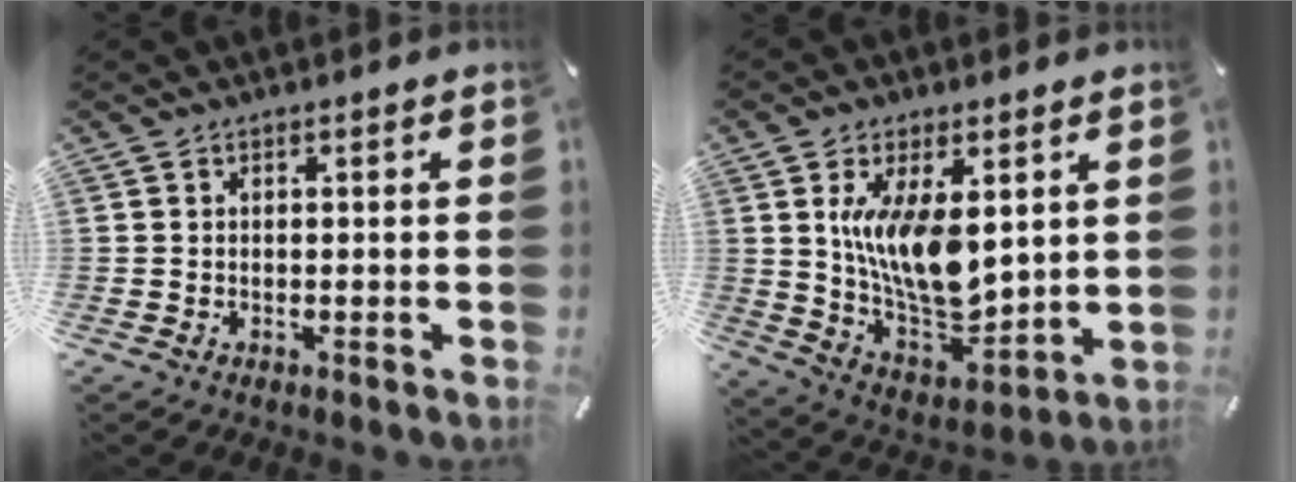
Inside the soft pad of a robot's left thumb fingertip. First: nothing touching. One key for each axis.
{"total": 13.6, "fx": 4.1, "fy": 7.2, "fz": 10.8, "tx": -0.206, "ty": -0.032, "tz": 0.076}